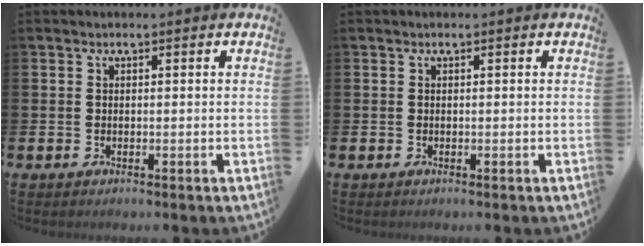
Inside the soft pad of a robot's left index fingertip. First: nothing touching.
{"total": 0.0}